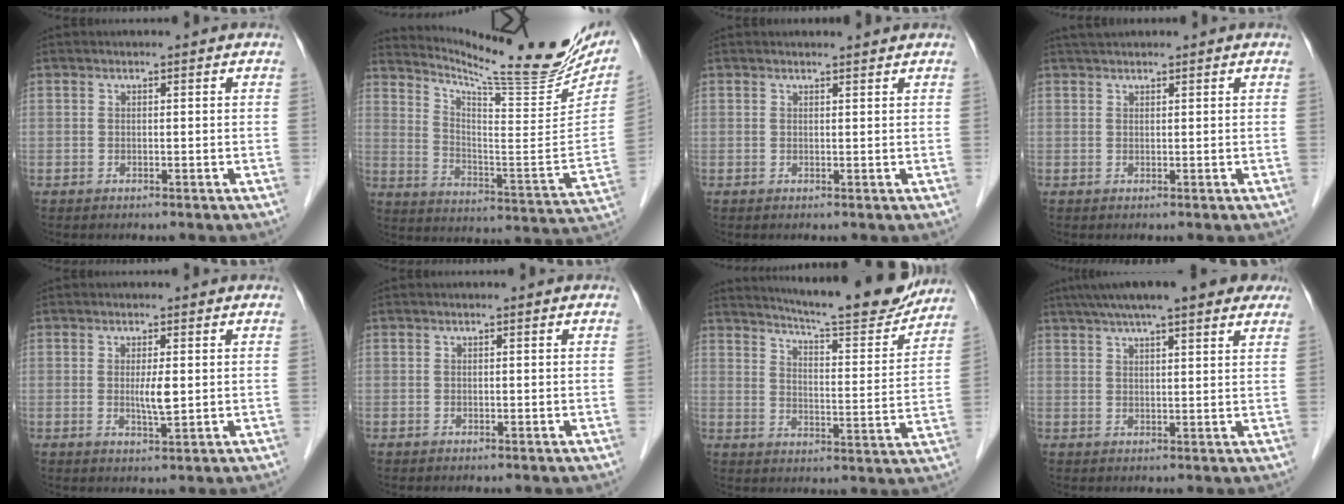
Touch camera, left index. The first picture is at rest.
{"total": 21.4, "force": [19.2, 1.0, 9.2], "torque": [-0.150, -0.078, 0.272]}
{"total": 2.1, "force": [2.0, 0.0, 0.3], "torque": [-0.010, 0.002, 0.026]}
{"total": 2.4, "force": [2.3, 0.3, 0.8], "torque": [-0.014, 0.025, 0.042]}
{"total": 2.8, "force": [0.4, 0.3, 2.7], "torque": [-0.052, -0.005, 0.009]}
{"total": 0.0}
{"total": 17.8, "force": [16.5, 1.1, 6.5], "torque": [-0.103, -0.045, 0.218]}
{"total": 16.5, "force": [12.9, 2.9, 9.8], "torque": [-0.155, 0.050, 0.172]}